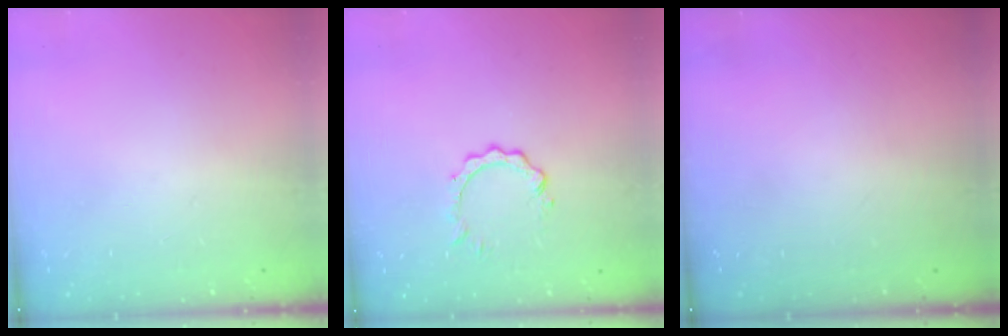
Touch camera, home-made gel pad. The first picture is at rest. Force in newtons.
{"total": 3.3, "press": 3.2, "slide": 0.3}
{"total": 0.0}